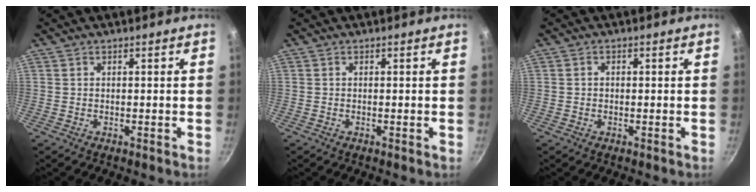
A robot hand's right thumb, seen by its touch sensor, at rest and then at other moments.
{"total": 0.0}
{"total": 1.0, "force": [-0.1, 0.8, 0.5], "torque": [-0.008, 0.005, -0.003]}